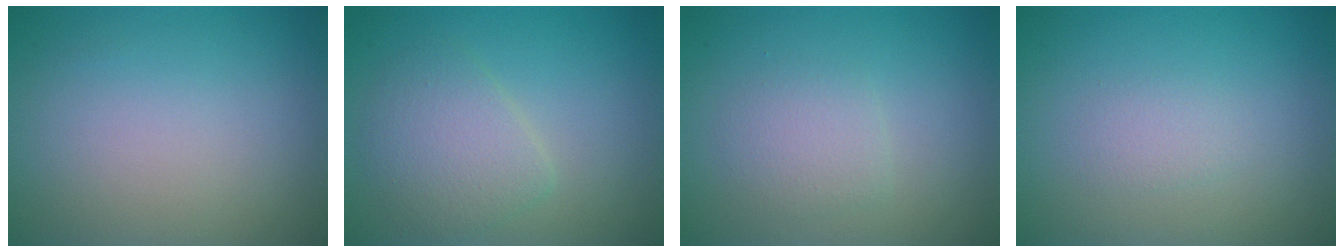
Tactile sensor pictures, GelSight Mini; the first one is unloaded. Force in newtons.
{"total": 3.3, "press": 3.3, "slide": 0.1}
{"total": 1.9, "press": 1.9, "slide": 0.1}
{"total": 1.1, "press": 1.1, "slide": 0.1}